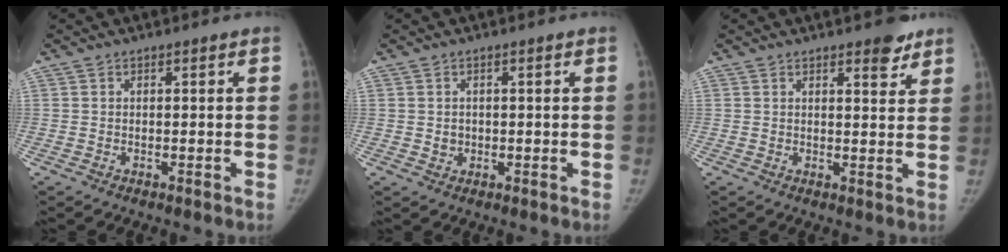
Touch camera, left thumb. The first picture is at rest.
{"total": 1.7, "force": [-0.1, 1.6, 0.7], "torque": [-0.004, 0.002, 0.004]}
{"total": 4.2, "force": [3.0, 1.5, 2.5], "torque": [-0.016, -0.018, 0.038]}